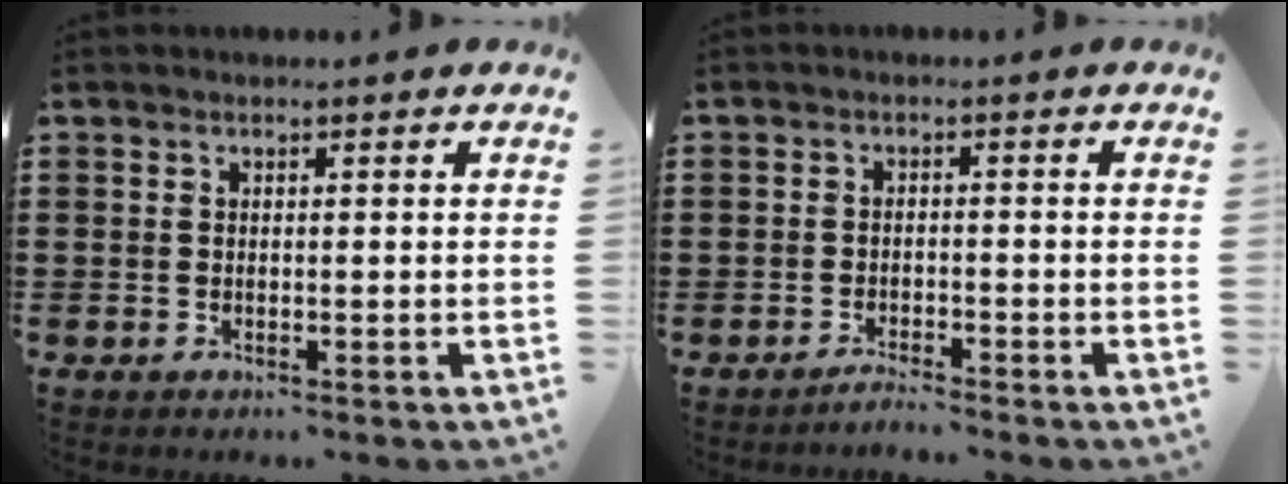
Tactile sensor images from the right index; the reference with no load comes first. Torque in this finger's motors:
{"motor_torque": [-0.89, 1.24, -0.82, -0.15]}